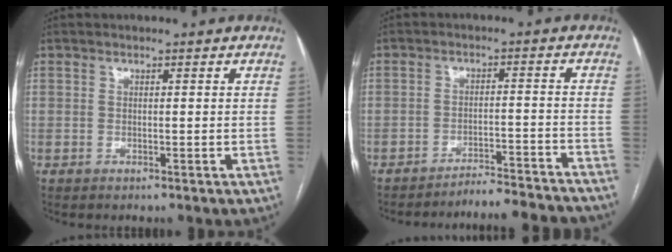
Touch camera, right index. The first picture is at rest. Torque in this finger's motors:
{"motor_torque": [0.03, -0.84, 0.11, 0.04]}